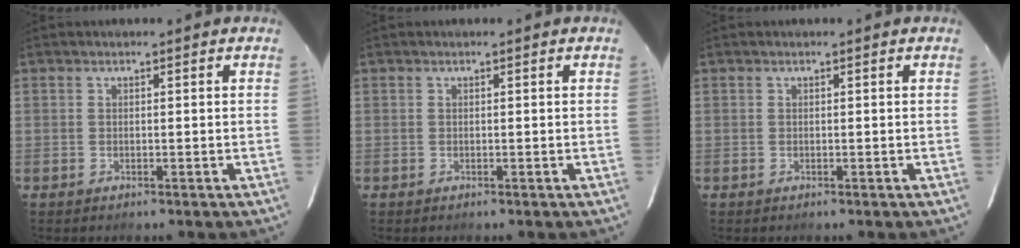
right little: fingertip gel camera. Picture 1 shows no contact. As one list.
[{"total": 0.0}, {"total": 0.0}]